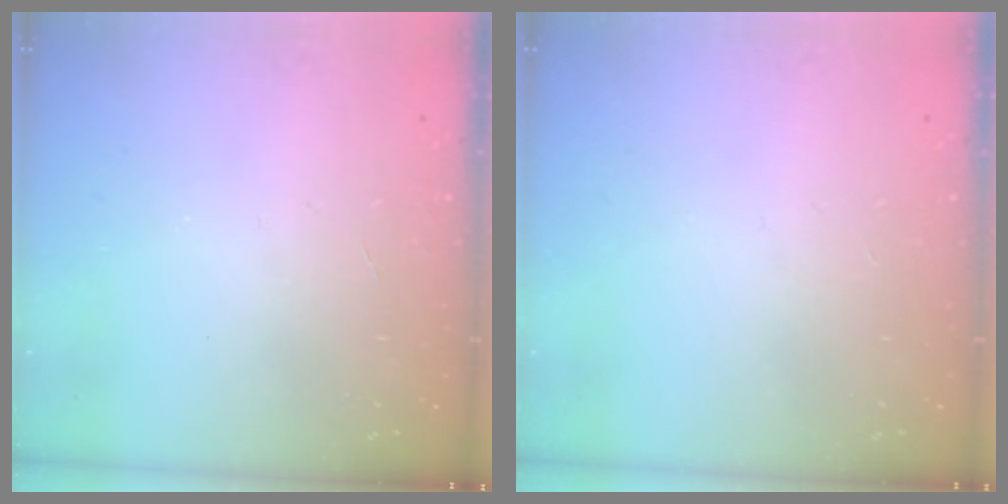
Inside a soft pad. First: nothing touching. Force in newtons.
{"total": 1.9, "press": 1.9, "slide": 0.3}